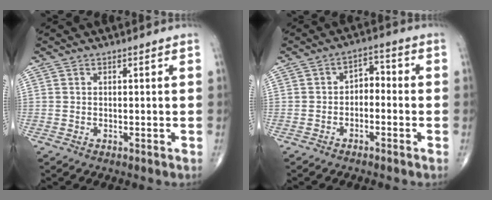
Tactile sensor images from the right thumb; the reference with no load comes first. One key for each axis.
{"total": 4.2, "fx": -1.3, "fy": 2.8, "fz": 2.9, "tx": -0.031, "ty": 0.031, "tz": -0.030}